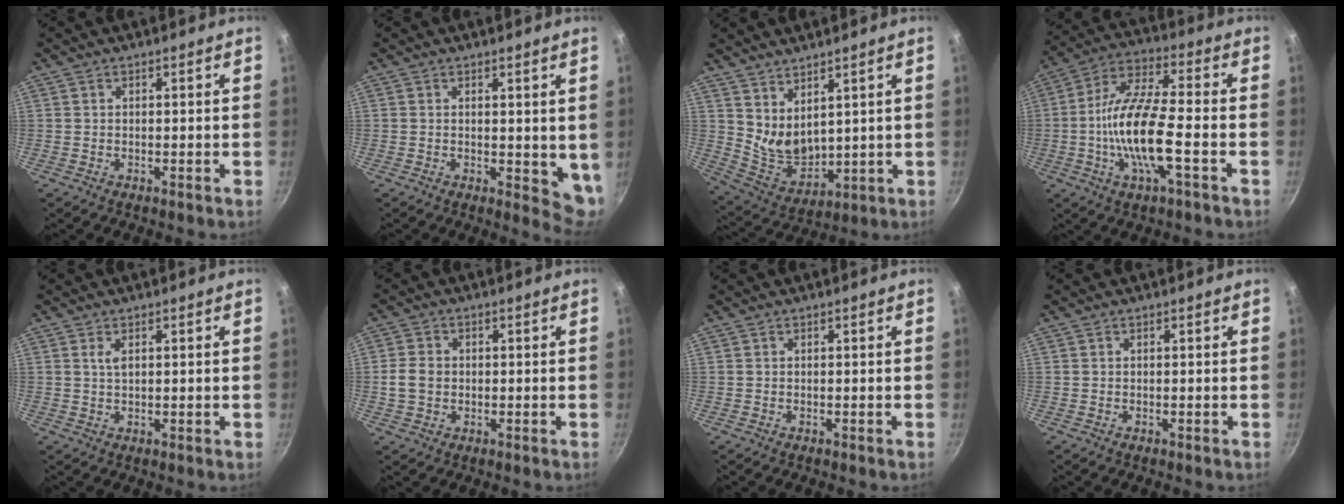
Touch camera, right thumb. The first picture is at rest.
{"total": 5.4, "force": [1.5, 2.5, 4.5], "torque": [-0.048, -0.021, 0.022]}
{"total": 8.1, "force": [4.6, 4.2, 5.2], "torque": [-0.080, -0.054, 0.107]}
{"total": 15.0, "force": [-3.6, 4.3, 13.9], "torque": [-0.271, 0.029, -0.080]}
{"total": 1.7, "force": [0.7, 0.7, 1.4], "torque": [-0.025, -0.001, 0.016]}
{"total": 4.6, "force": [-0.2, 3.7, 2.6], "torque": [-0.041, 0.008, -0.007]}
{"total": 0.0}
{"total": 0.0}